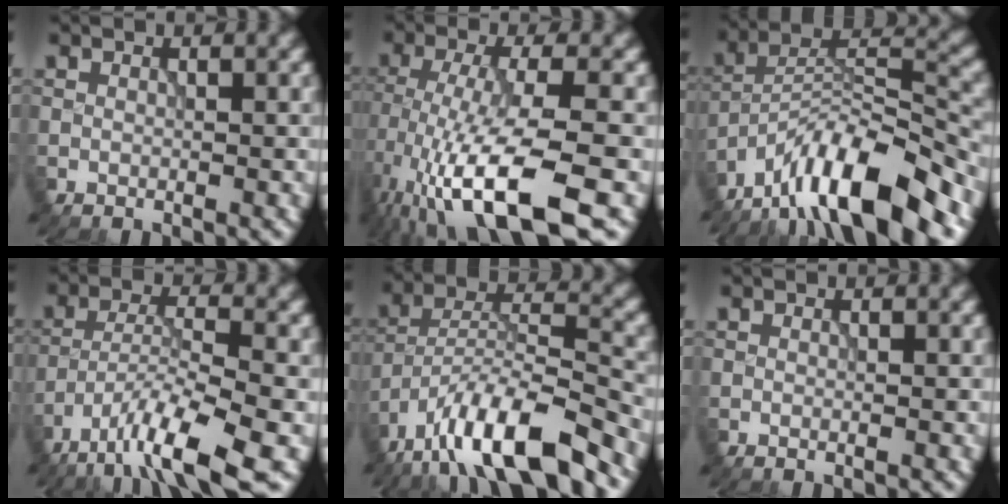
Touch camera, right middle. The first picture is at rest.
{"total": 11.2, "force": [-5.6, 2.8, 9.3], "torque": [-0.179, -0.012, -0.099]}
{"total": 12.3, "force": [-8.7, 3.3, 8.0], "torque": [-0.126, 0.019, -0.171]}
{"total": 8.1, "force": [-5.2, 1.3, 6.0], "torque": [-0.103, -0.001, -0.098]}
{"total": 11.4, "force": [-8.4, 2.9, 7.2], "torque": [-0.119, 0.013, -0.161]}
{"total": 0.0}